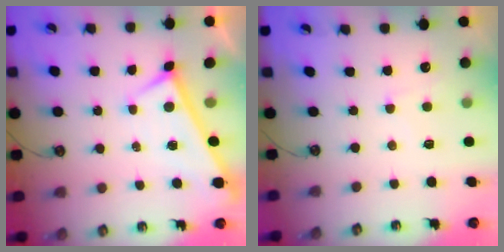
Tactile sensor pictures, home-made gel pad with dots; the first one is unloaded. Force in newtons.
{"total": 4.6, "press": 4.5, "slide": 0.6}